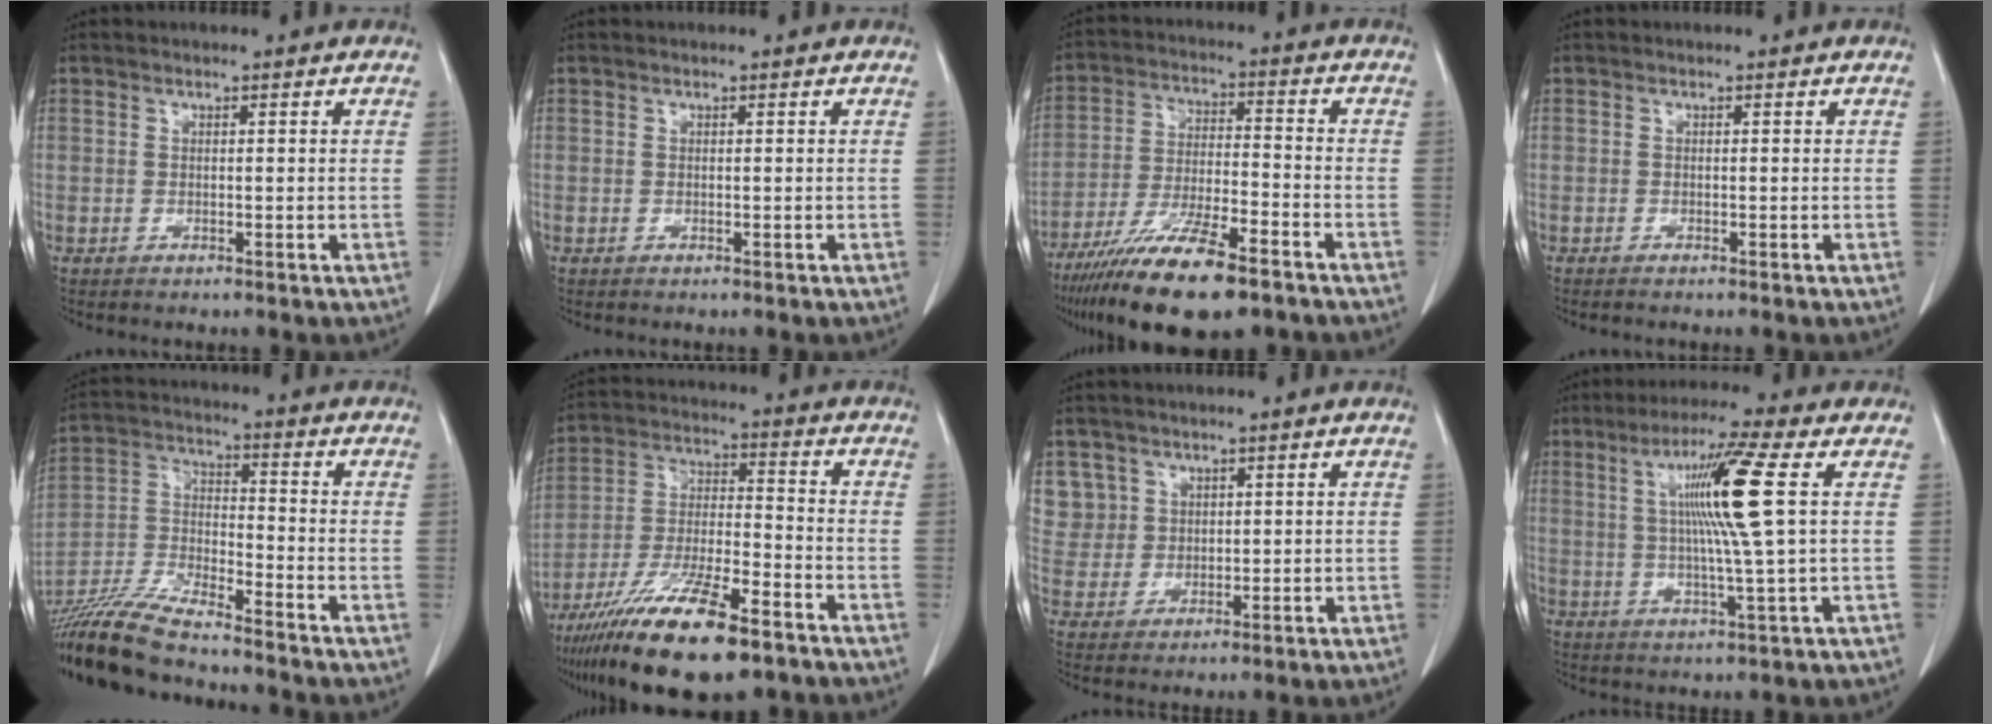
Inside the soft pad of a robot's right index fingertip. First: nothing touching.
{"total": 0.0}
{"total": 15.6, "force": [-10.8, 2.9, 10.9], "torque": [-0.208, -0.035, -0.192]}
{"total": 0.5, "force": [-0.5, 0.0, 0.2], "torque": [-0.007, -0.001, -0.010]}
{"total": 13.3, "force": [-12.0, 0.9, 5.7], "torque": [-0.115, -0.010, -0.229]}
{"total": 17.9, "force": [-11.9, 3.4, 12.9], "torque": [-0.246, -0.032, -0.215]}
{"total": 6.0, "force": [3.1, 5.1, -0.3], "torque": [0.021, 0.010, 0.068]}
{"total": 11.2, "force": [2.6, -1.4, 10.8], "torque": [-0.195, 0.002, 0.047]}